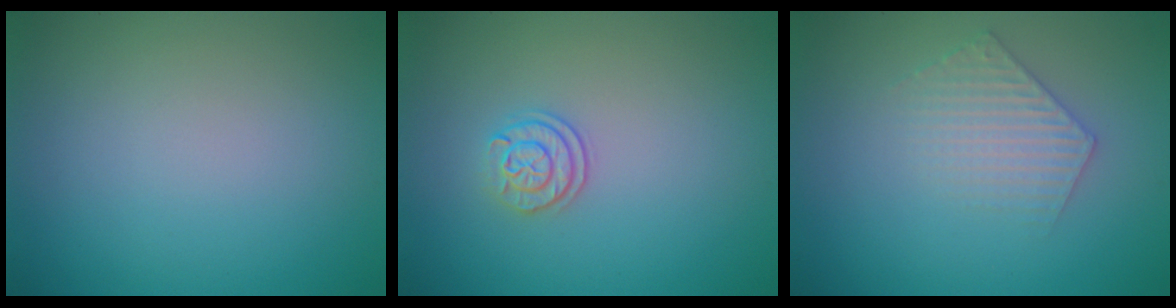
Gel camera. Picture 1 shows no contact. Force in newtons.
{"total": 2.0, "press": 1.8, "slide": 0.9}
{"total": 2.4, "press": 2.4, "slide": 0.3}